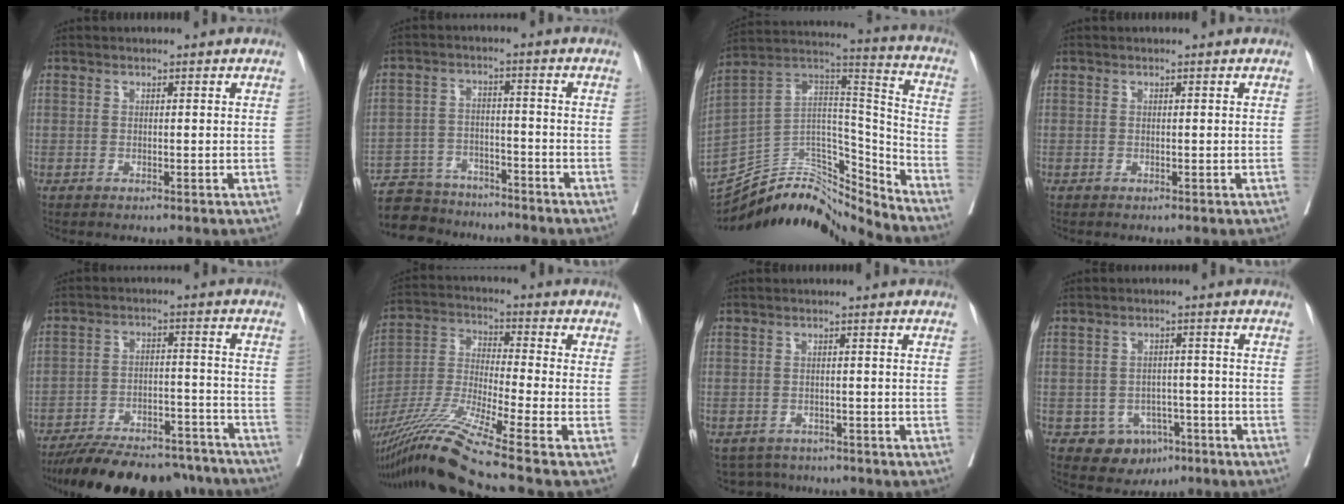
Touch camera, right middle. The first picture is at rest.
{"total": 11.5, "force": [-10.6, 3.8, 2.5], "torque": [-0.044, 0.012, -0.166]}
{"total": 21.6, "force": [-20.5, 3.9, 5.2], "torque": [-0.105, 0.049, -0.347]}
{"total": 0.0}
{"total": 22.4, "force": [-19.8, 6.1, 8.6], "torque": [-0.123, 0.001, -0.281]}
{"total": 16.5, "force": [-12.3, -2.6, 10.7], "torque": [-0.236, -0.032, -0.234]}
{"total": 4.5, "force": [-4.1, 1.9, -0.3], "torque": [0.010, 0.001, -0.059]}
{"total": 5.8, "force": [-3.0, 4.6, 1.8], "torque": [-0.018, 0.010, -0.034]}